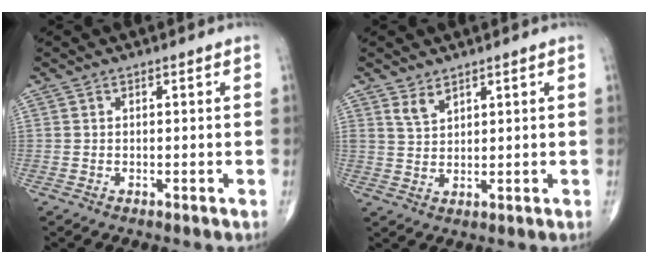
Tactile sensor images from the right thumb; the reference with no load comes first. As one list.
[{"total": 2.8, "force": [2.2, 1.2, 1.2], "torque": [-0.017, -0.018, 0.048]}]